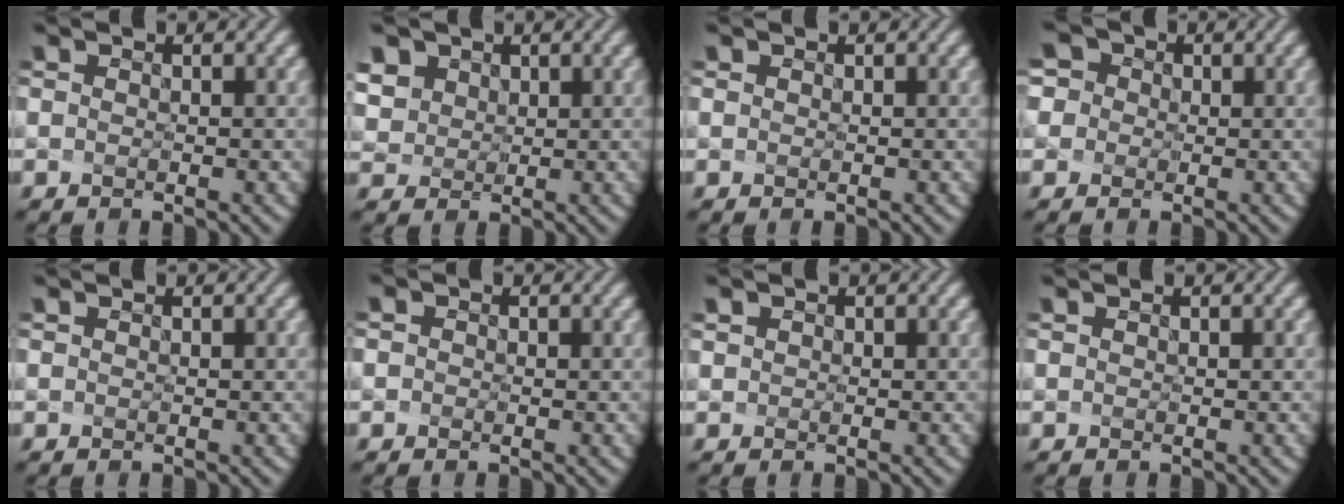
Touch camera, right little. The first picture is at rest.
{"total": 6.6, "force": [4.1, 4.6, 2.4], "torque": [-0.080, 0.000, 0.085]}
{"total": 0.9, "force": [0.5, 0.6, 0.4], "torque": [-0.004, 0.005, 0.006]}
{"total": 4.7, "force": [1.0, 4.1, 2.1], "torque": [-0.042, 0.022, 0.005]}
{"total": 0.0}
{"total": 1.1, "force": [-0.1, 1.0, 0.4], "torque": [0.006, 0.009, -0.010]}
{"total": 1.7, "force": [1.1, 1.2, 0.6], "torque": [-0.009, 0.002, 0.012]}
{"total": 0.0}